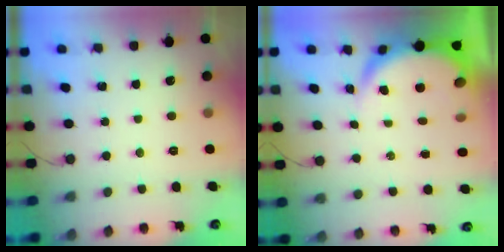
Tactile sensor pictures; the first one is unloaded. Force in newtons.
{"total": 5.7, "press": 5.6, "slide": 0.9}